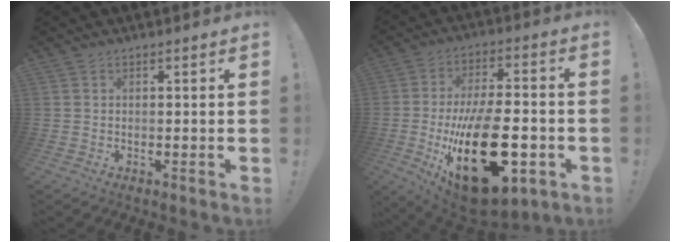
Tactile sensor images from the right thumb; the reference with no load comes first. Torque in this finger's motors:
{"motor_torque": [0.81, 0.91, 2.59, -0.18, 0.98]}